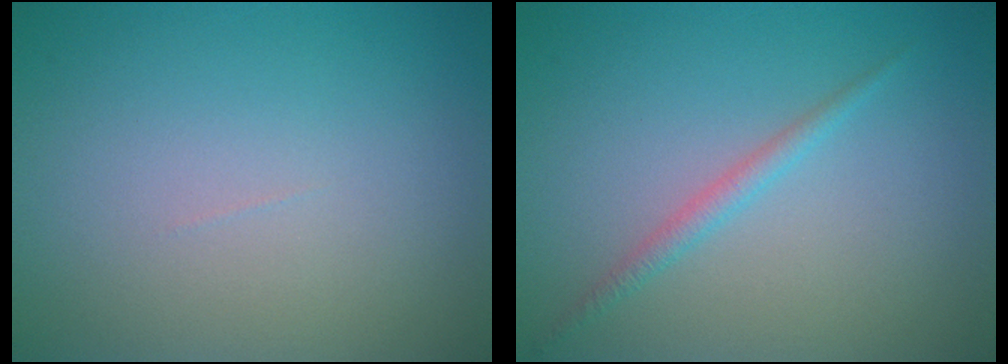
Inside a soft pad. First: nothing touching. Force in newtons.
{"total": 1.4, "press": 1.4, "slide": 0.1}